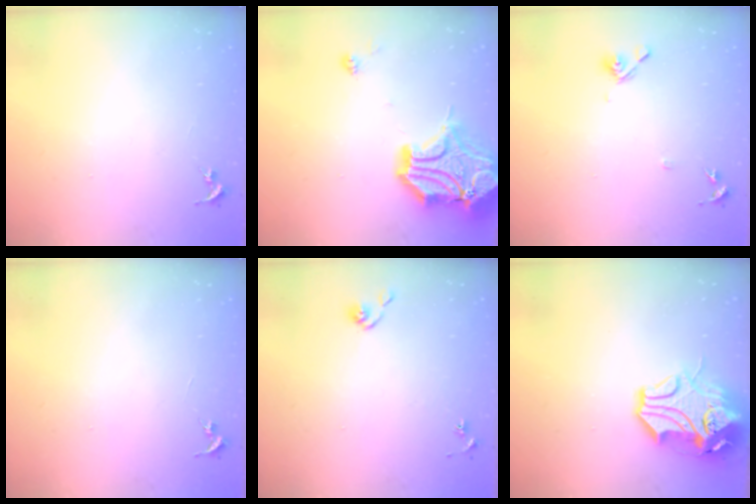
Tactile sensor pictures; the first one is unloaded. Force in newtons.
{"total": 20.7, "press": 20.5, "slide": 3.1}
{"total": 7.5, "press": 7.3, "slide": 1.6}
{"total": 0.0}
{"total": 5.5, "press": 5.4, "slide": 0.5}
{"total": 14.5, "press": 14.3, "slide": 1.9}